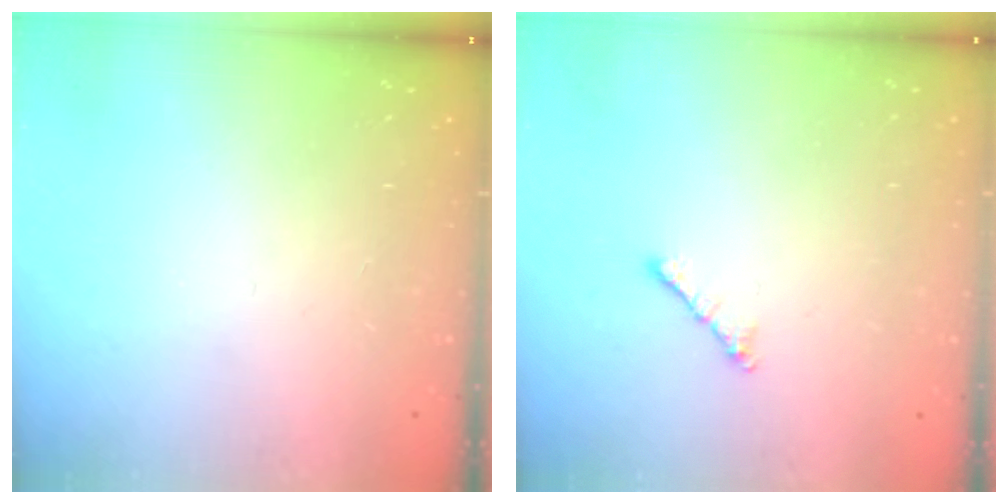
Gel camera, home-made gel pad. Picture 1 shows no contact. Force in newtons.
{"total": 2.1, "press": 2.0, "slide": 0.6}